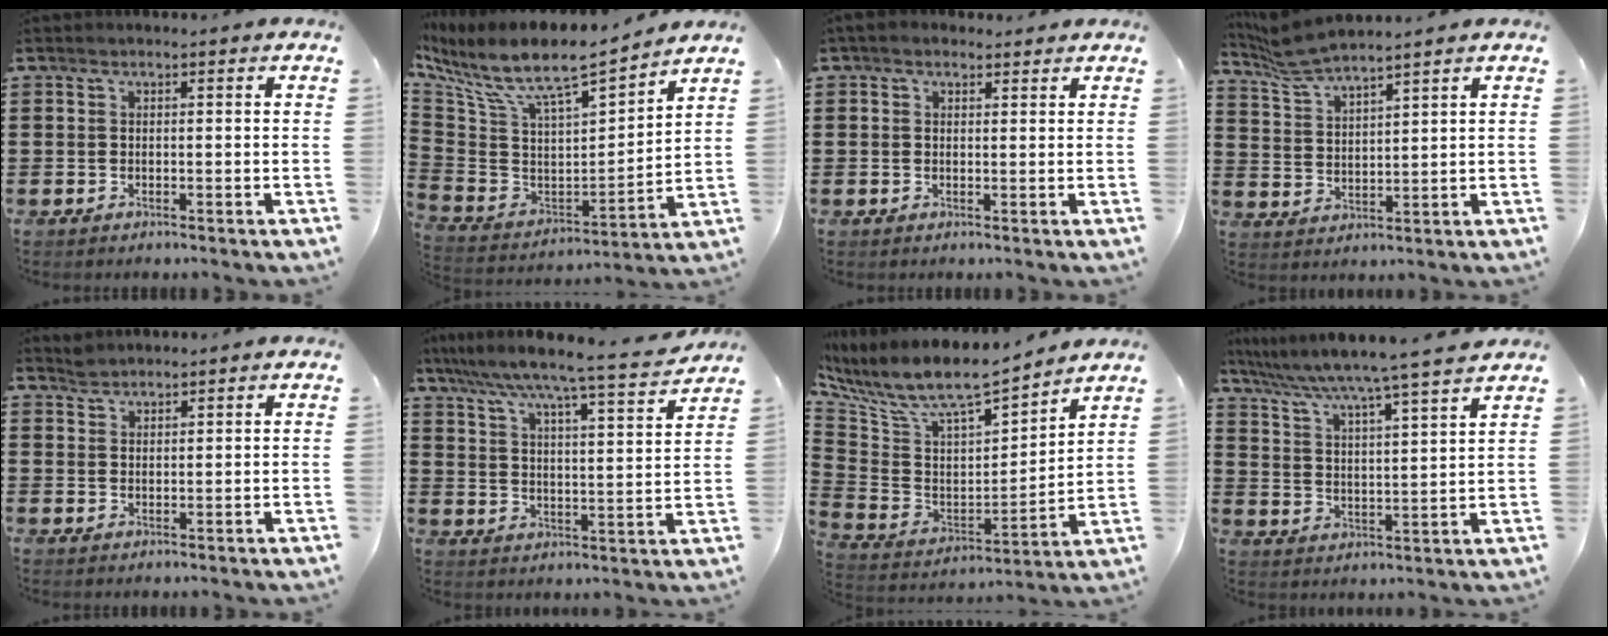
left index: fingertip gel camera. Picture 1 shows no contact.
{"total": 9.1, "force": [6.9, 2.2, 5.4], "torque": [-0.135, -0.055, 0.116]}
{"total": 1.7, "force": [1.1, 1.2, 0.3], "torque": [-0.011, 0.009, 0.021]}
{"total": 5.0, "force": [4.7, 0.1, 1.5], "torque": [-0.047, -0.017, 0.086]}
{"total": 1.7, "force": [1.7, 0.4, -0.1], "torque": [-0.003, 0.001, 0.033]}
{"total": 6.0, "force": [5.4, -0.9, 2.5], "torque": [-0.074, -0.047, 0.082]}
{"total": 8.1, "force": [6.6, 2.3, 4.1], "torque": [-0.109, -0.052, 0.110]}
{"total": 5.1, "force": [4.5, -1.1, 2.0], "torque": [-0.061, -0.045, 0.067]}